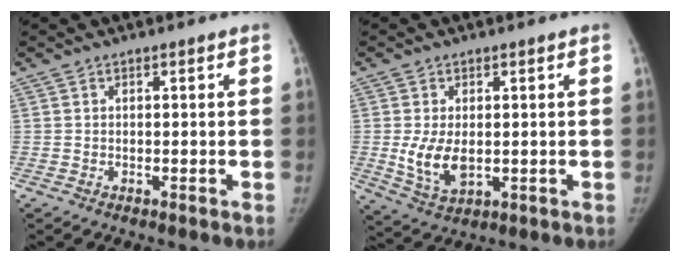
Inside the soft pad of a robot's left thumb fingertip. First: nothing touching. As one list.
[{"total": 7.1, "force": [-0.1, 4.0, 5.8], "torque": [-0.107, -0.017, 0.009]}]